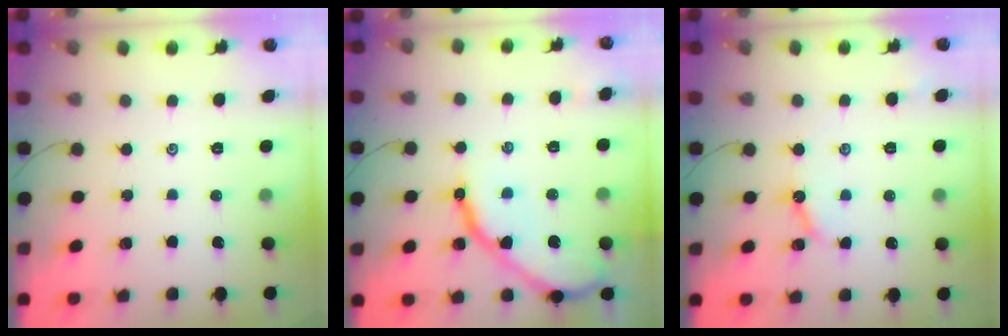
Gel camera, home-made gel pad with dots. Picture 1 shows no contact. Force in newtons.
{"total": 14.1, "press": 14.1, "slide": 1.4}
{"total": 6.5, "press": 6.5, "slide": 0.5}